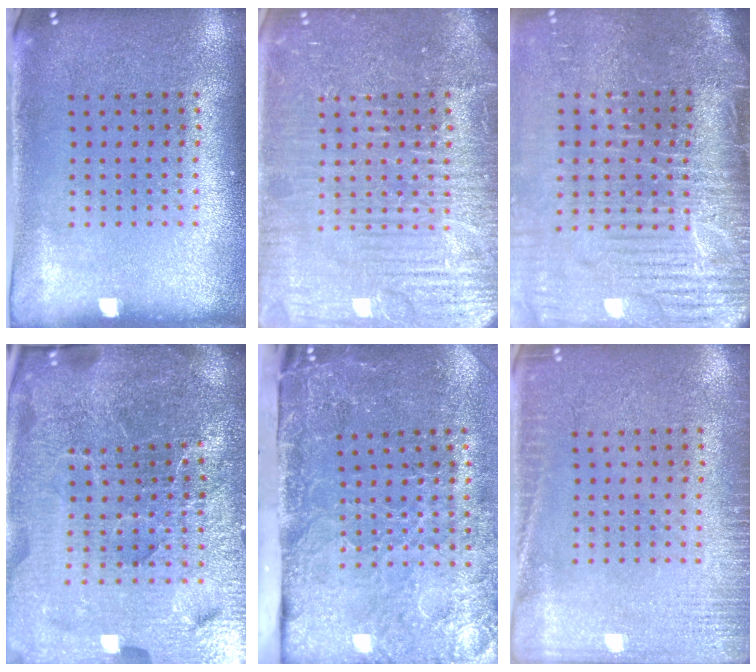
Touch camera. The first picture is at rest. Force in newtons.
{"total": 7.0, "press": 6.9, "slide": 0.9}
{"total": 5.0, "press": 4.3, "slide": 2.6}
{"total": 7.1, "press": 6.2, "slide": 3.5}
{"total": 4.9, "press": 3.7, "slide": 3.3}
{"total": 2.7, "press": 2.7, "slide": 0.5}